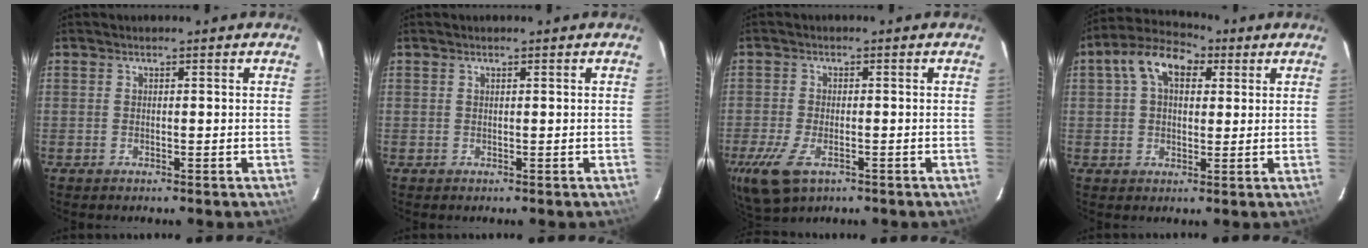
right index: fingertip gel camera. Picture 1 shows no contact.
{"total": 0.0}
{"total": 9.1, "force": [-4.5, 4.6, 6.4], "torque": [-0.153, -0.029, -0.082]}
{"total": 9.8, "force": [3.5, 6.3, 6.7], "torque": [-0.127, 0.041, 0.052]}